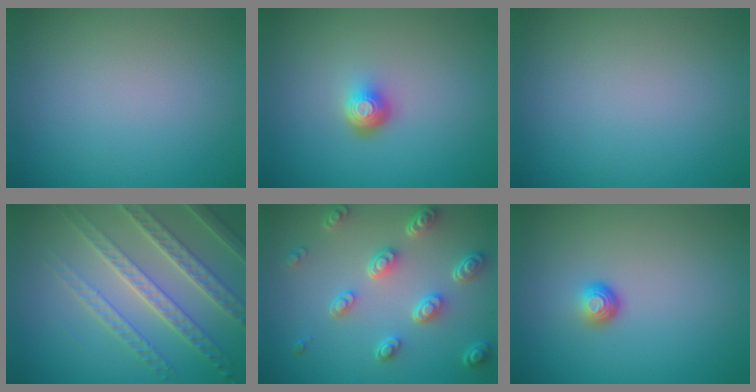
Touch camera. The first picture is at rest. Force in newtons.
{"total": 2.2, "press": 1.5, "slide": 1.6}
{"total": 0.0}
{"total": 5.6, "press": 4.8, "slide": 2.8}
{"total": 5.2, "press": 3.9, "slide": 3.5}
{"total": 1.6, "press": 1.0, "slide": 1.3}